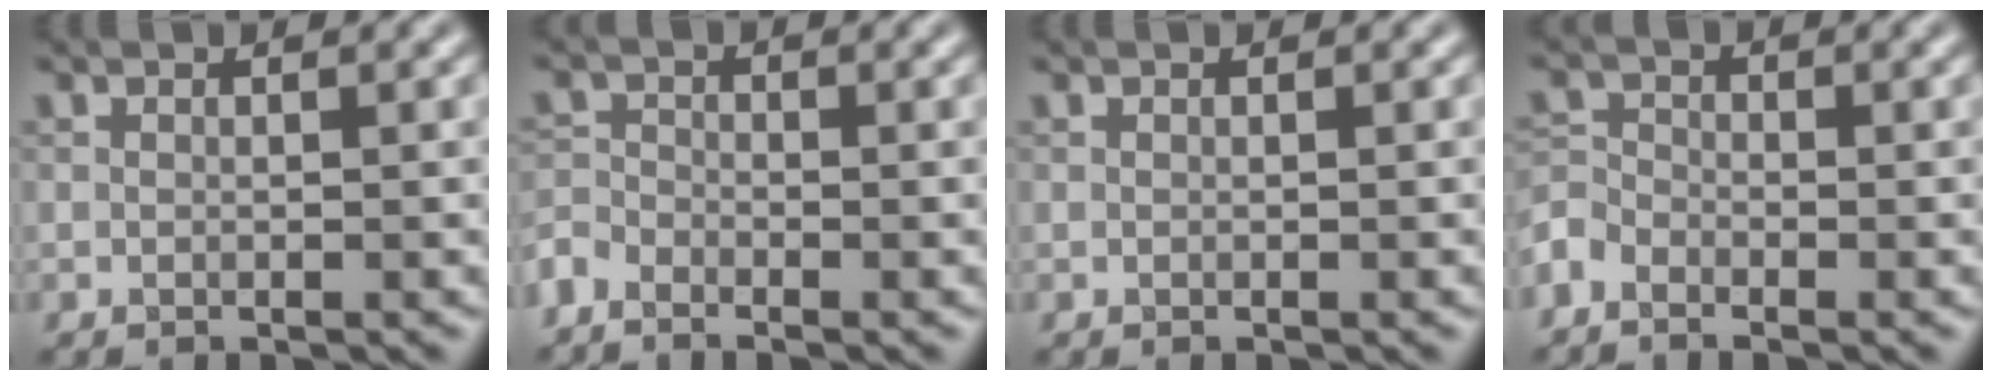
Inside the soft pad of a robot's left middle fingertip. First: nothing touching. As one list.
[{"total": 2.0, "force": [-1.7, 0.7, 0.6], "torque": [-0.018, -0.003, -0.047]}, {"total": 0.0}, {"total": 2.1, "force": [-1.6, 1.1, 0.8], "torque": [-0.022, 0.001, -0.044]}]